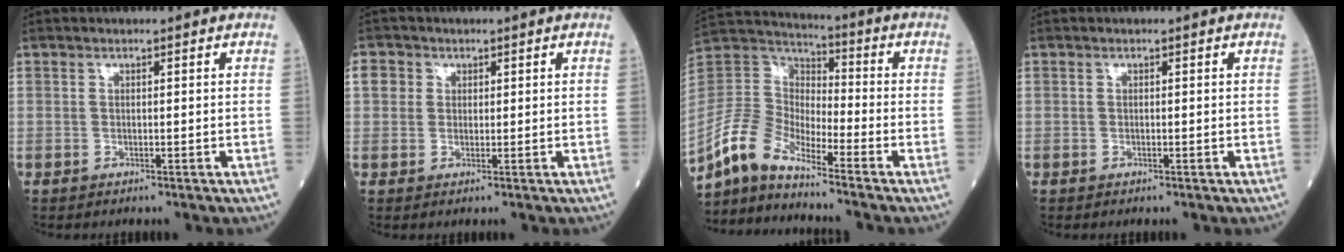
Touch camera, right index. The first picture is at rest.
{"total": 2.5, "force": [0.7, 2.3, 0.6], "torque": [-0.007, 0.010, 0.009]}
{"total": 9.5, "force": [-8.0, 2.4, 4.5], "torque": [-0.115, 0.022, -0.165]}
{"total": 0.0}